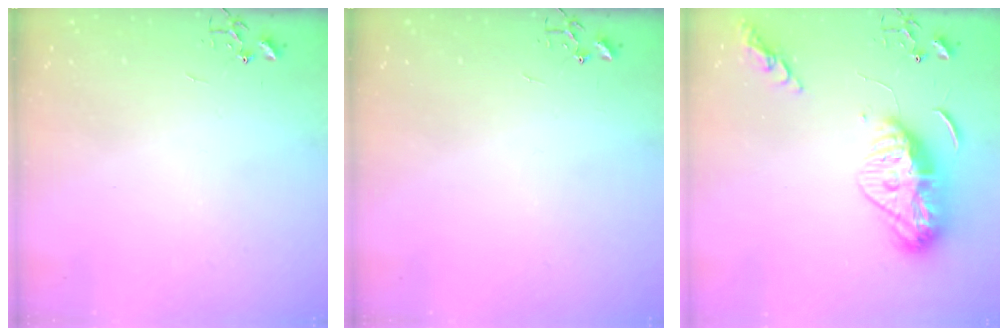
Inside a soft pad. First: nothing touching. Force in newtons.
{"total": 0.0}
{"total": 15.2, "press": 15.2, "slide": 1.3}